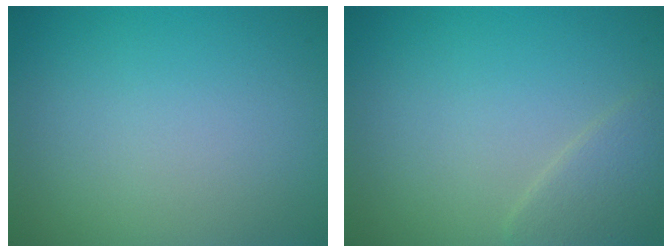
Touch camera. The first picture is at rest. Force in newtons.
{"total": 2.1, "press": 2.1, "slide": 0.1}